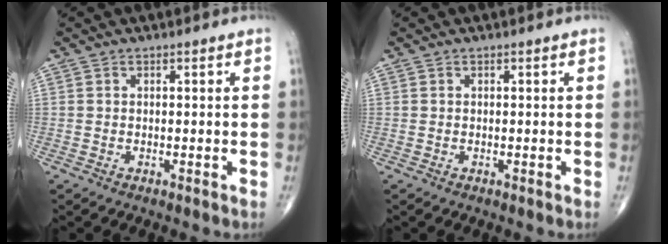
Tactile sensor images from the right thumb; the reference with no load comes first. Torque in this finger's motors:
{"motor_torque": [0.02, 0.02, -0.11, 0.03, 0.00]}